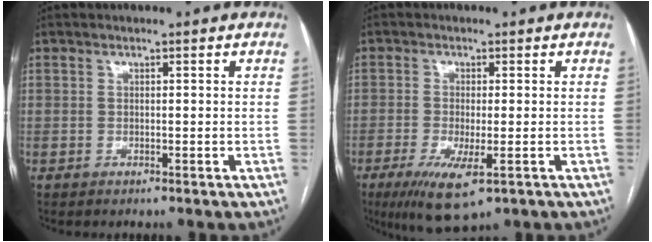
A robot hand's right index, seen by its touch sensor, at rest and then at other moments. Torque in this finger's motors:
{"motor_torque": [0.80, -0.28, 0.37, 0.09]}